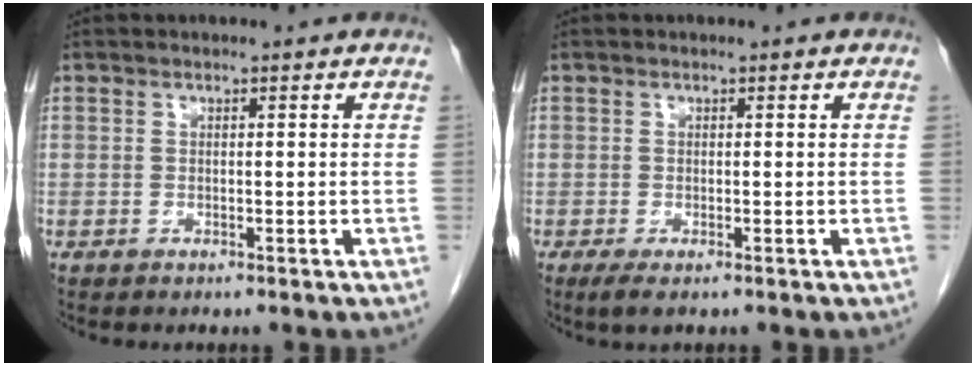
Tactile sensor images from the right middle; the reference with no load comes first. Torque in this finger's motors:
{"motor_torque": [0.81, -0.33, -0.06, 0.01]}